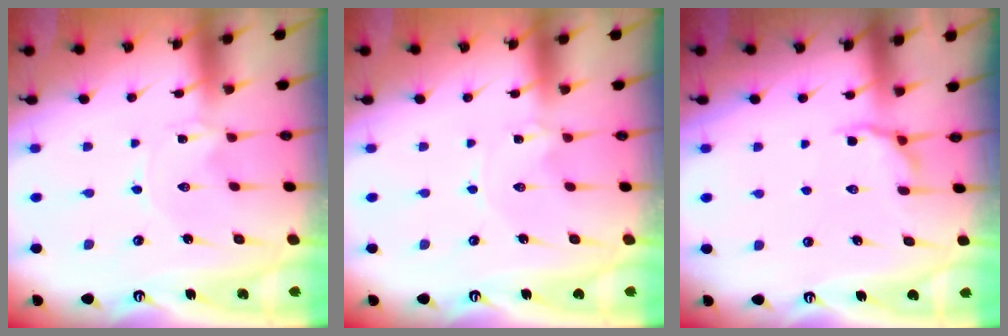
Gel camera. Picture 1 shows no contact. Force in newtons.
{"total": 0.0}
{"total": 5.1, "press": 4.7, "slide": 1.9}